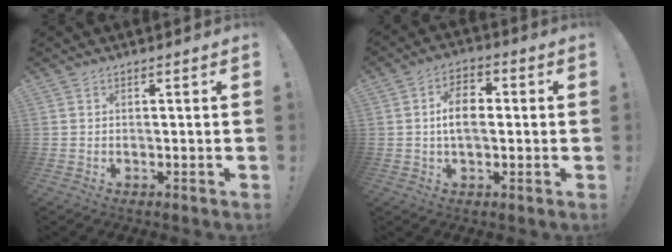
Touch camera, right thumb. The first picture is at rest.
{"total": 8.5, "force": [0.0, 5.0, 6.9], "torque": [-0.110, 0.008, 0.000]}